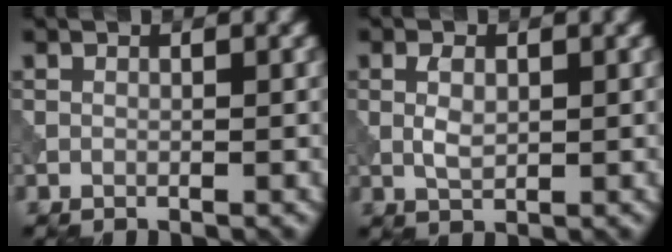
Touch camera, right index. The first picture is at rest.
{"total": 2.2, "force": [0.2, 1.3, 1.8], "torque": [-0.040, 0.001, 0.006]}